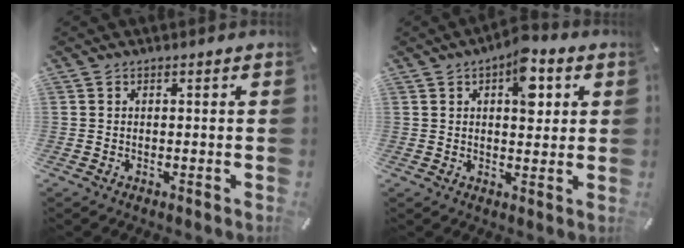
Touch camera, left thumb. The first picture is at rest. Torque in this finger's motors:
{"motor_torque": [1.48, 2.16, 1.16, -1.27, 0.45]}